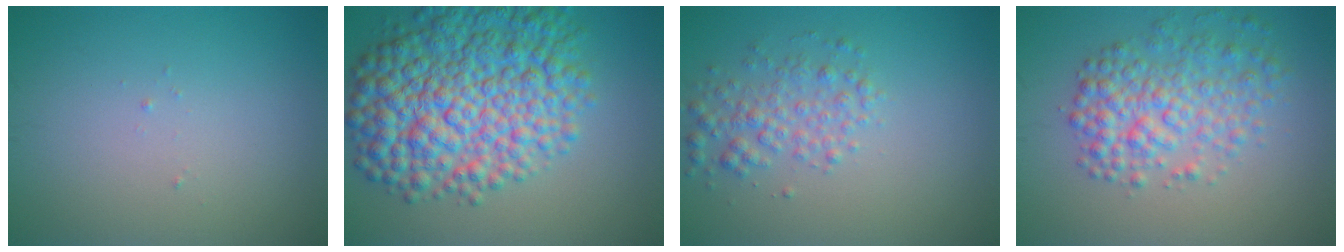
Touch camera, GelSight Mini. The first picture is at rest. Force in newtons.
{"total": 11.5, "press": 11.4, "slide": 0.2}
{"total": 2.8, "press": 2.8, "slide": 0.1}
{"total": 5.0, "press": 5.0, "slide": 0.1}